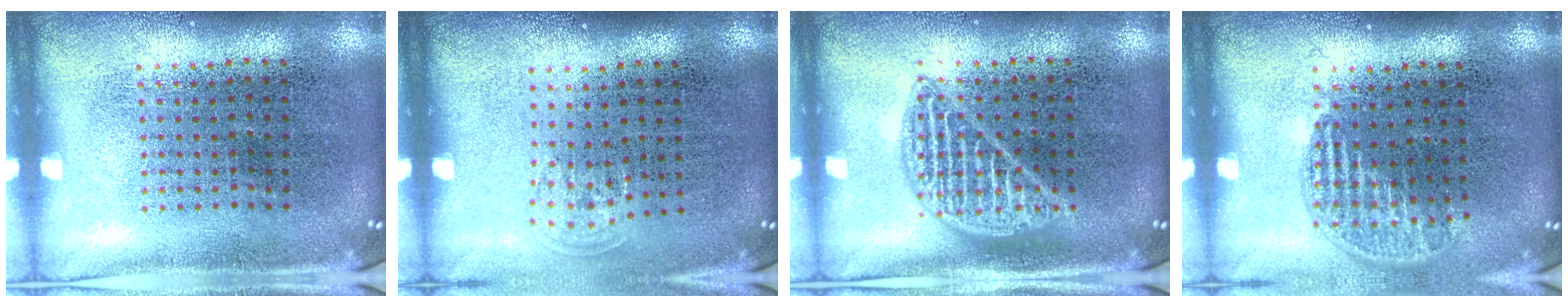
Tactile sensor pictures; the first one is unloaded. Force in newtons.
{"total": 0.7, "press": 0.5, "slide": 0.4}
{"total": 1.5, "press": 1.5, "slide": 0.2}
{"total": 1.2, "press": 1.0, "slide": 0.6}